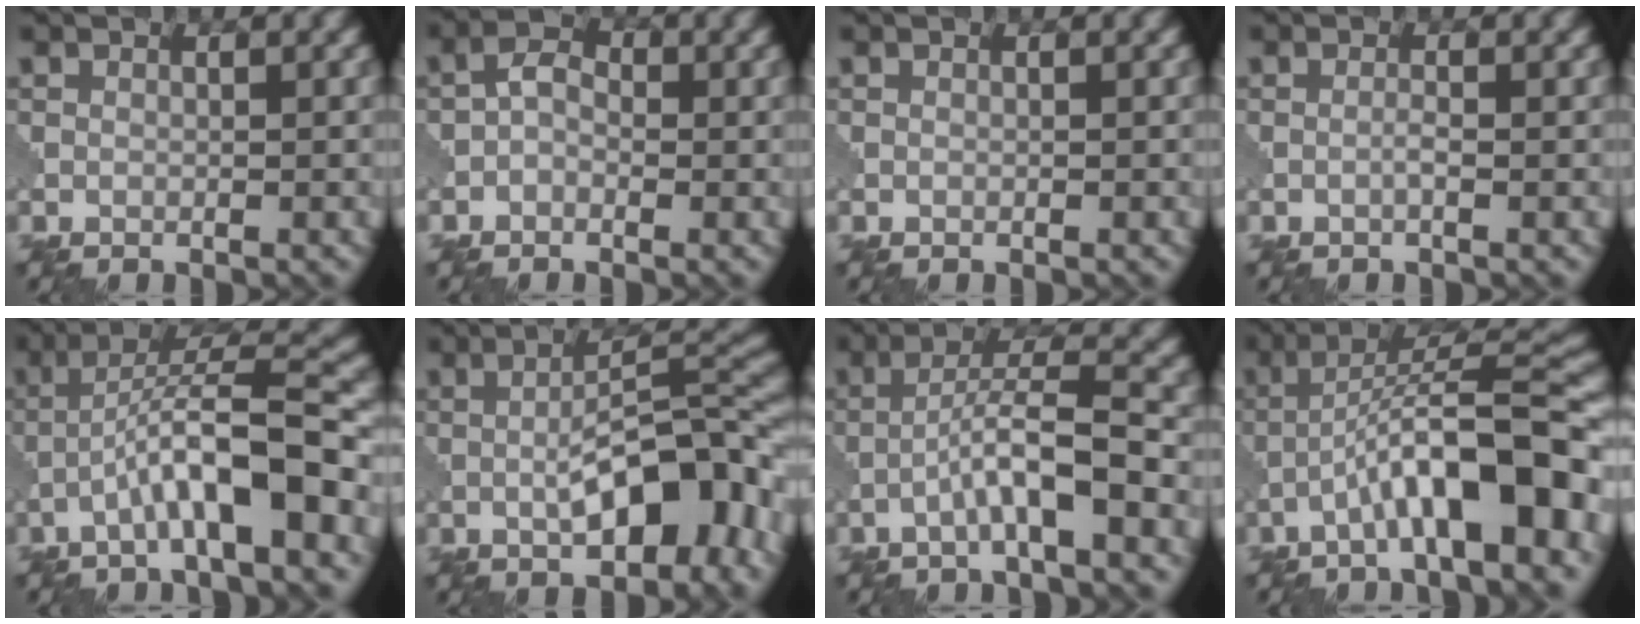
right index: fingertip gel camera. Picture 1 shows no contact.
{"total": 2.0, "force": [-0.8, 1.4, 1.3], "torque": [-0.022, 0.010, -0.022]}
{"total": 0.0}
{"total": 0.8, "force": [-0.4, 0.0, 0.7], "torque": [-0.015, 0.002, -0.009]}
{"total": 8.1, "force": [-3.1, 1.4, 7.4], "torque": [-0.122, 0.025, -0.054]}
{"total": 10.0, "force": [-2.7, 3.6, 9.0], "torque": [-0.130, 0.011, -0.045]}
{"total": 5.2, "force": [-2.1, 0.6, 4.7], "torque": [-0.081, 0.021, -0.045]}
{"total": 10.4, "force": [-4.0, 2.1, 9.3], "torque": [-0.143, 0.030, -0.066]}